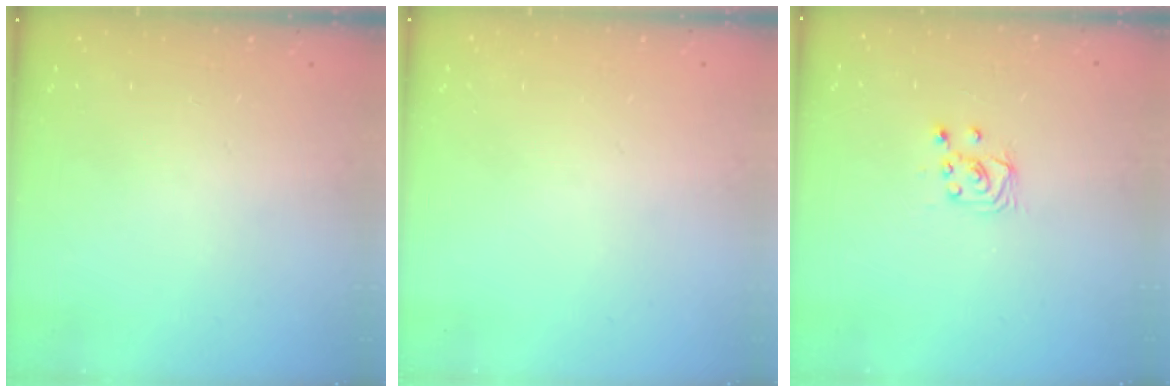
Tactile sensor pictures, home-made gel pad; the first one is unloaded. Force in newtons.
{"total": 0.0}
{"total": 4.0, "press": 4.0, "slide": 0.4}